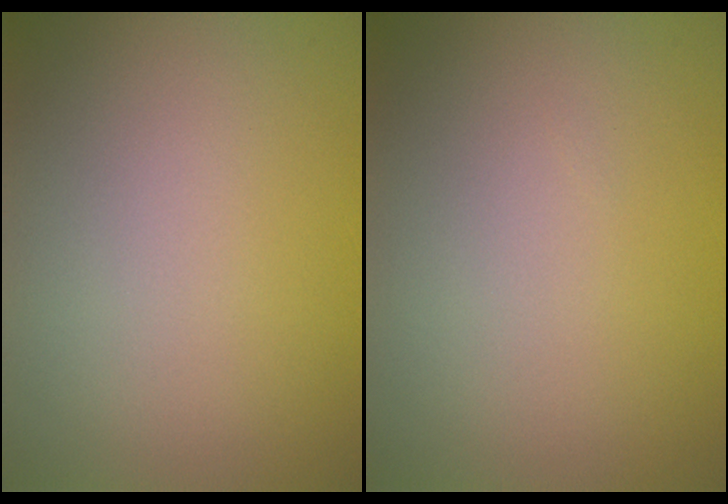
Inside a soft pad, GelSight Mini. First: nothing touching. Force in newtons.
{"total": 0.0}